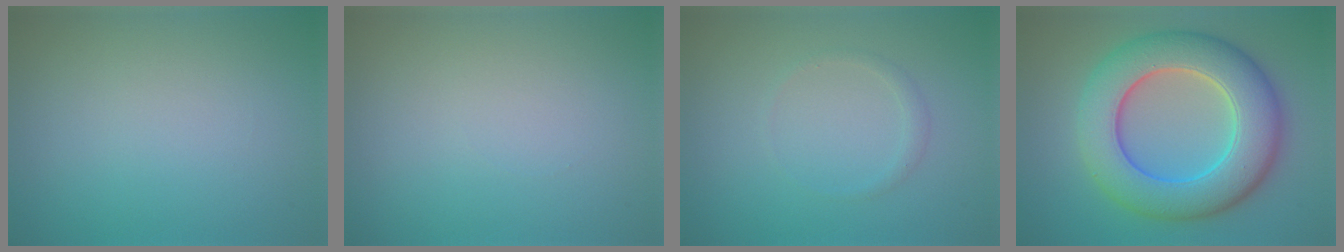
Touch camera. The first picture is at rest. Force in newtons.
{"total": 0.0}
{"total": 0.8, "press": 0.8, "slide": 0.1}
{"total": 9.9, "press": 9.9, "slide": 0.3}